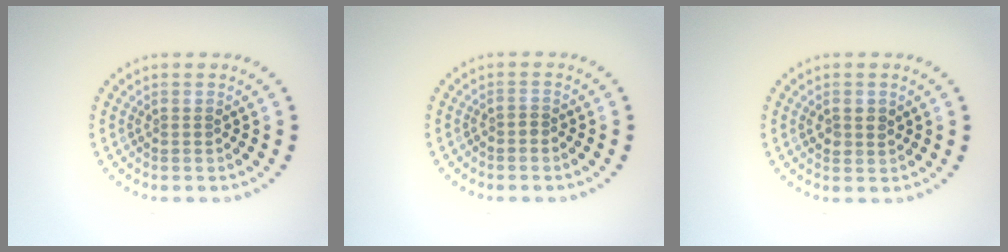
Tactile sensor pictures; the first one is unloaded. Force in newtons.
{"total": 0.5, "press": 0.2, "slide": 0.5}
{"total": 1.5, "press": 1.5, "slide": 0.2}